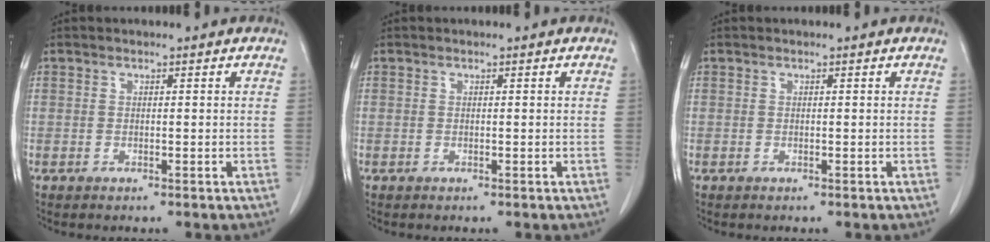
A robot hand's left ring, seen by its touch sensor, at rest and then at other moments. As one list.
[{"total": 0.0}, {"total": 0.0}]